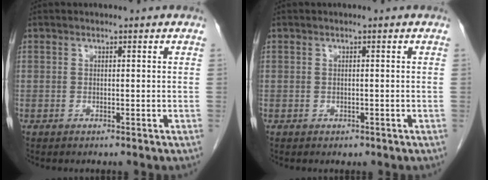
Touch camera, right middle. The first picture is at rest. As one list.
[{"total": 0.6, "force": [-0.3, 0.5, 0.2], "torque": [-0.006, 0.001, -0.002]}]